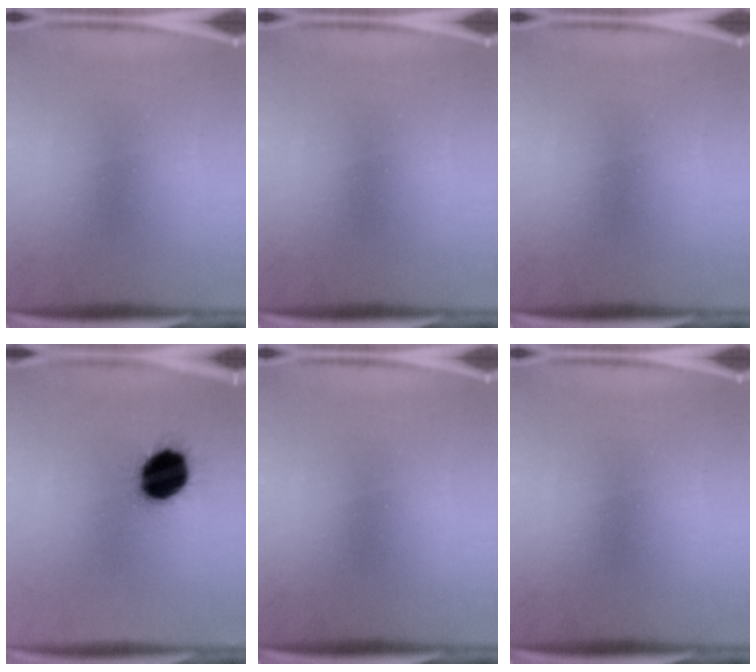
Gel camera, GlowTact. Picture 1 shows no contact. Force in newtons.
{"total": 0.0}
{"total": 0.0}
{"total": 14.7}
{"total": 0.0}
{"total": 0.0}